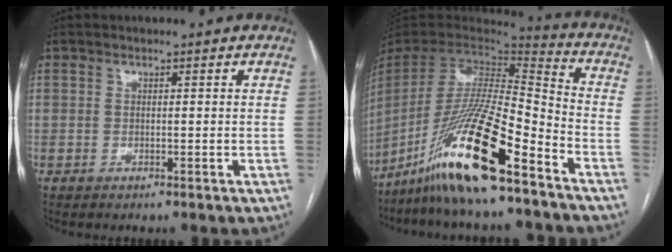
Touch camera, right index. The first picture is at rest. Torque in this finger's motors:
{"motor_torque": [1.18, -0.96, 0.80, 0.21]}